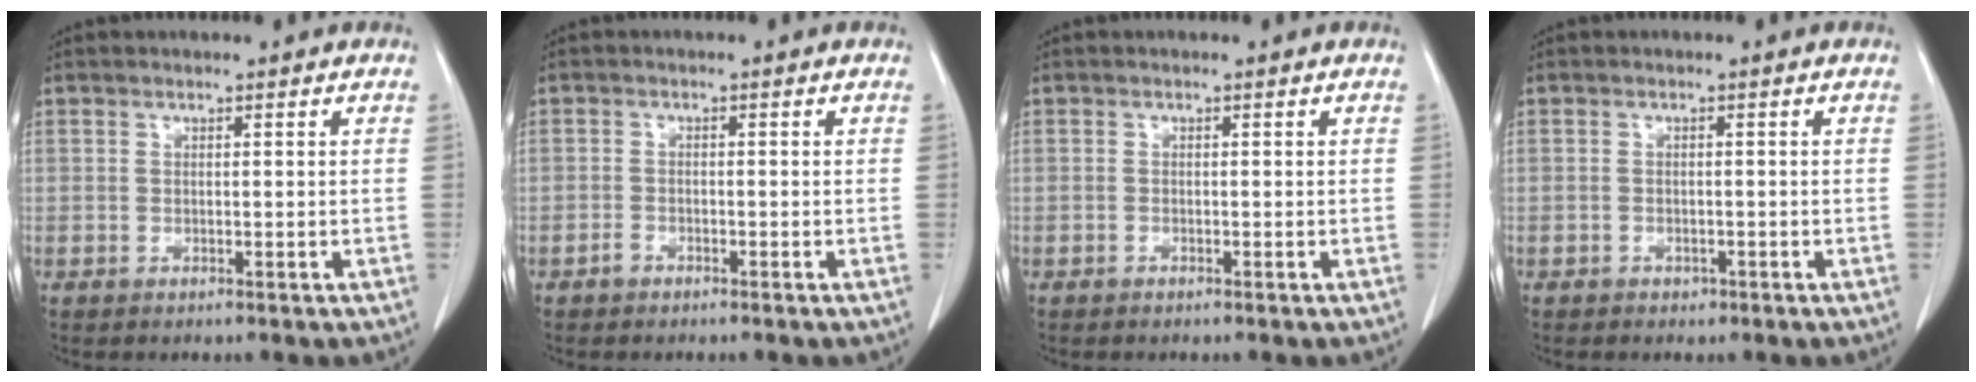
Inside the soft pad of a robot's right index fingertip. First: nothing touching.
{"total": 1.2, "force": [-0.9, 0.8, 0.3], "torque": [-0.007, 0.002, -0.018]}
{"total": 0.0}
{"total": 1.1, "force": [-0.7, 0.8, 0.2], "torque": [-0.006, 0.002, -0.009]}